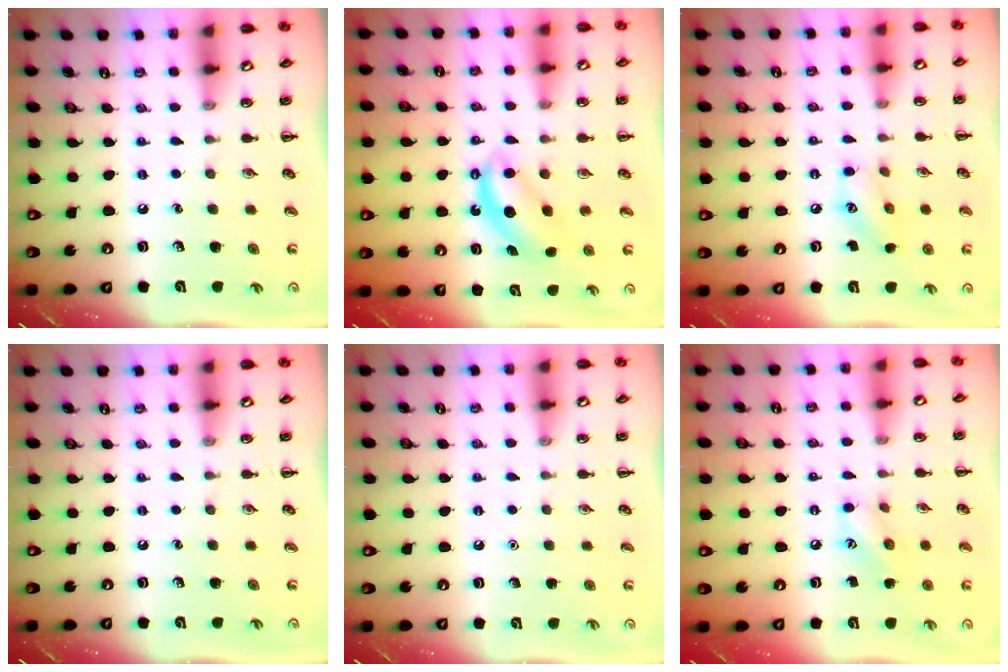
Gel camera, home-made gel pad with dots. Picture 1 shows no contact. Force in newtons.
{"total": 6.7, "press": 6.6, "slide": 1.1}
{"total": 8.9, "press": 8.9, "slide": 0.9}
{"total": 0.0}
{"total": 1.5, "press": 1.5, "slide": 0.1}
{"total": 8.1, "press": 8.1, "slide": 0.5}